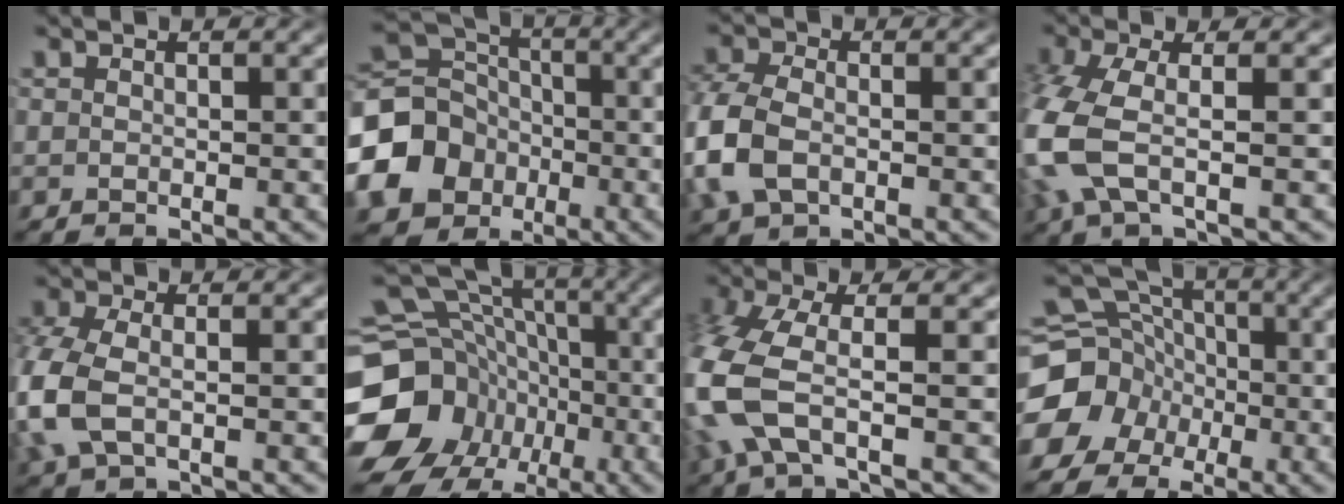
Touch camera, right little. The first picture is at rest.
{"total": 12.1, "force": [-3.1, 10.4, 5.4], "torque": [-0.112, -0.051, -0.045]}
{"total": 4.7, "force": [-0.9, 3.6, 2.9], "torque": [-0.106, -0.025, 0.000]}
{"total": 5.9, "force": [-0.8, 3.7, 4.5], "torque": [-0.143, -0.026, -0.002]}
{"total": 5.1, "force": [-0.7, 3.6, 3.5], "torque": [-0.121, -0.025, 0.002]}
{"total": 17.8, "force": [-3.4, 15.4, 8.3], "torque": [-0.160, -0.058, -0.053]}
{"total": 6.7, "force": [-0.8, 4.1, 5.3], "torque": [-0.166, -0.024, -0.007]}
{"total": 14.4, "force": [-1.7, 13.3, 5.3], "torque": [-0.124, -0.049, -0.035]}